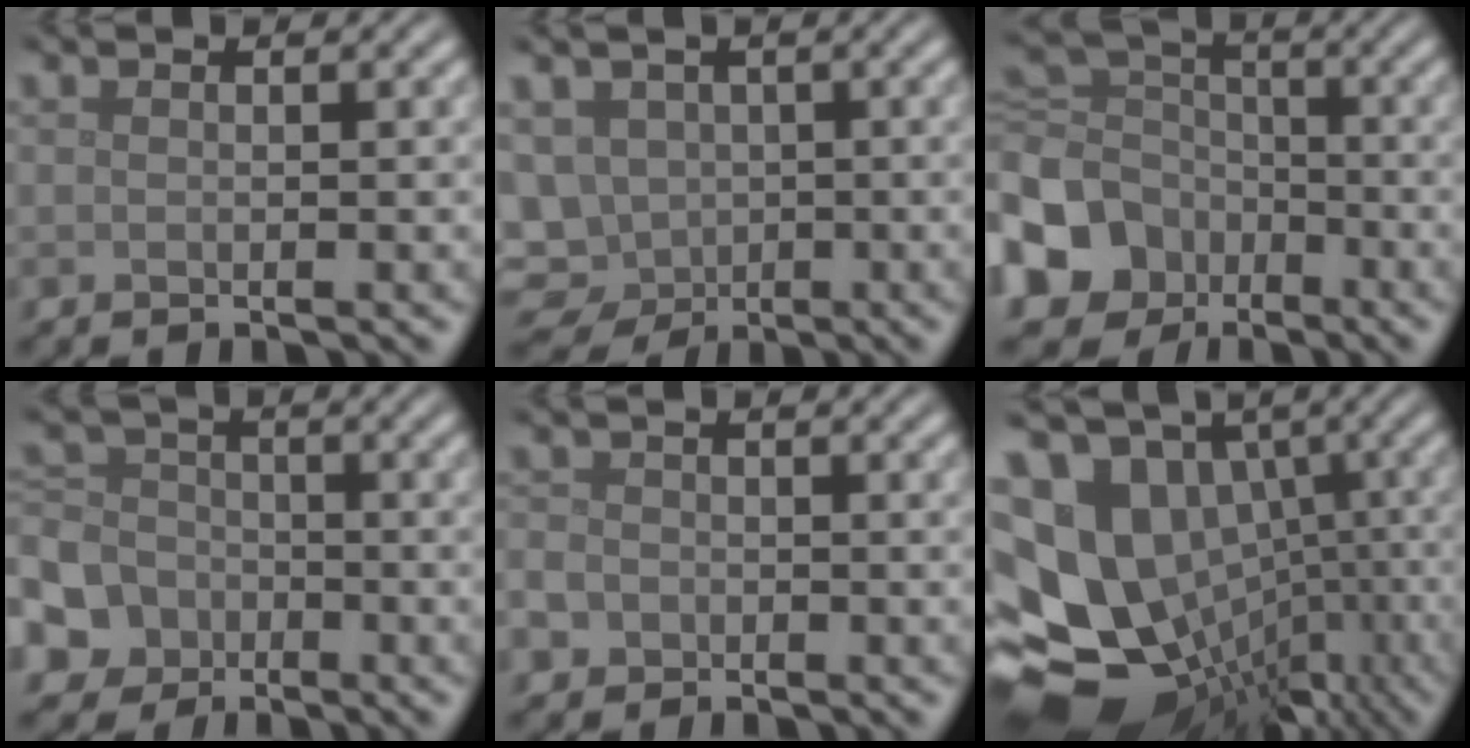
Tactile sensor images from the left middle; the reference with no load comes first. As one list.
[{"total": 8.5, "force": [-2.2, 7.4, 3.7], "torque": [-0.074, -0.017, -0.044]}, {"total": 8.5, "force": [-3.2, 7.3, 3.0], "torque": [-0.089, -0.008, -0.077]}, {"total": 8.7, "force": [-4.4, 7.2, 2.3], "torque": [-0.060, -0.026, -0.099]}, {"total": 2.9, "force": [-1.5, 2.3, 0.9], "torque": [-0.013, -0.002, -0.033]}, {"total": 16.5, "force": [-2.3, 13.2, 9.7], "torque": [-0.184, -0.014, -0.005]}]